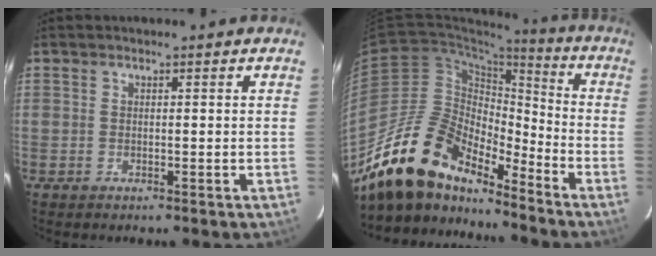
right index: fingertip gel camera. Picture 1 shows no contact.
{"total": 18.6, "force": [-15.4, 6.3, 8.3], "torque": [-0.146, 0.006, -0.286]}